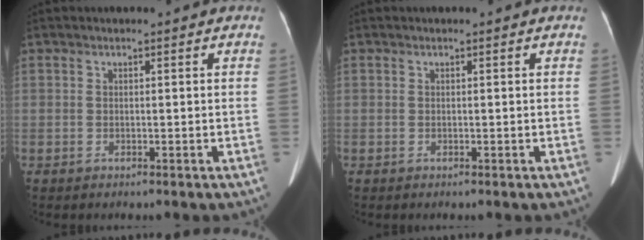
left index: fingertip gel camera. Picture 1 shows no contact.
{"total": 0.0}